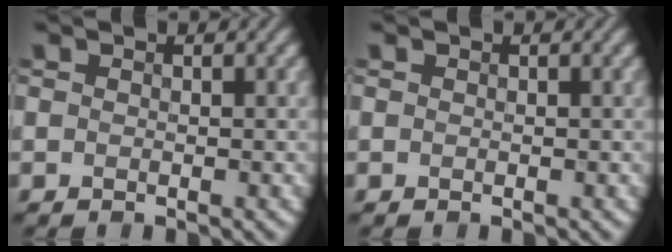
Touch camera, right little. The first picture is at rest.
{"total": 0.0}